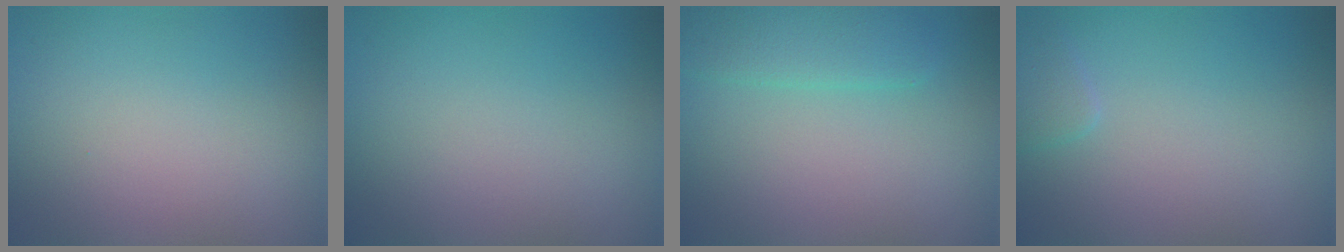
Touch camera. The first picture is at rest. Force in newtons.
{"total": 0.0}
{"total": 2.8, "press": 2.8, "slide": 0.1}
{"total": 1.0, "press": 1.0, "slide": 0.0}